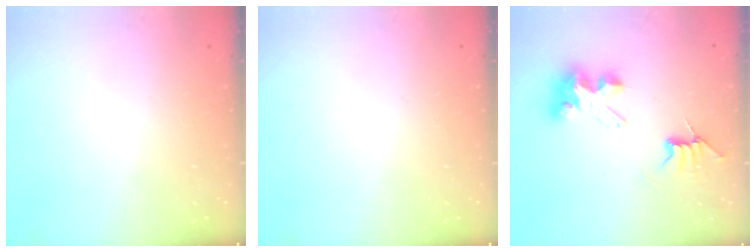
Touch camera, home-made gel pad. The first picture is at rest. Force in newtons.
{"total": 0.0}
{"total": 8.3, "press": 8.3, "slide": 0.5}